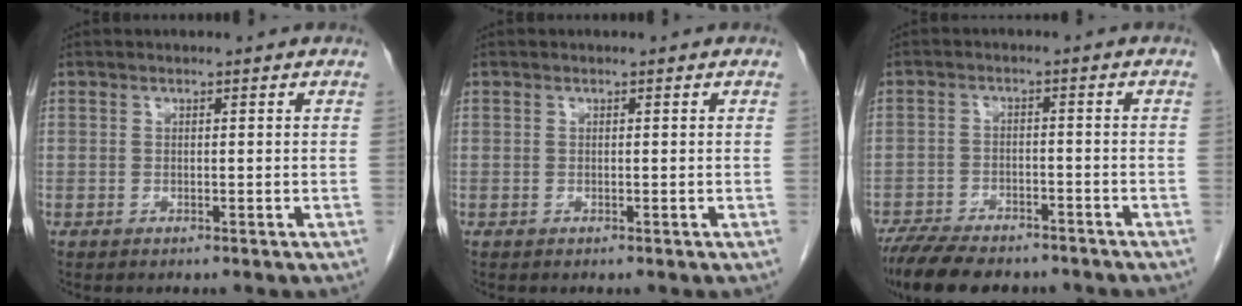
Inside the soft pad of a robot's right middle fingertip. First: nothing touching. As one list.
[{"total": 0.0}, {"total": 12.7, "force": [-10.5, 4.2, 5.7], "torque": [-0.103, -0.006, -0.157]}]